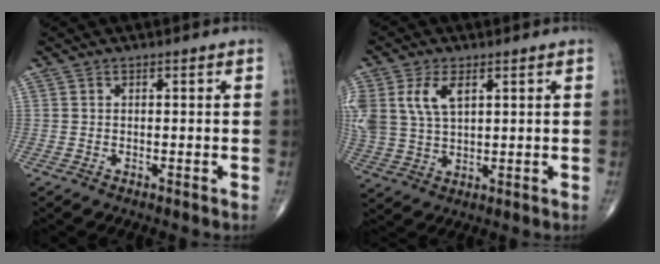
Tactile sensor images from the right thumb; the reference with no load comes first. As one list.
[{"total": 10.3, "force": [3.7, 5.9, 7.5], "torque": [-0.166, -0.002, 0.079]}]